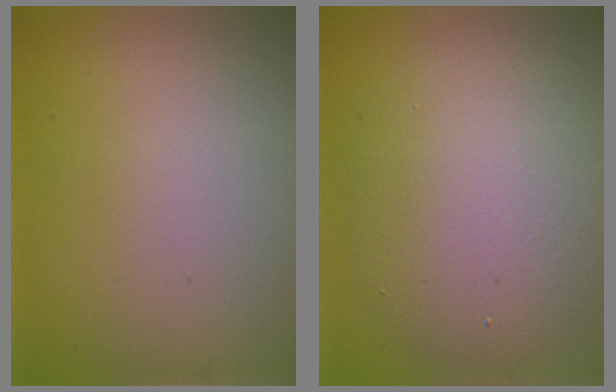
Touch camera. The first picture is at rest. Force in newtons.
{"total": 7.7, "press": 7.7, "slide": 0.8}